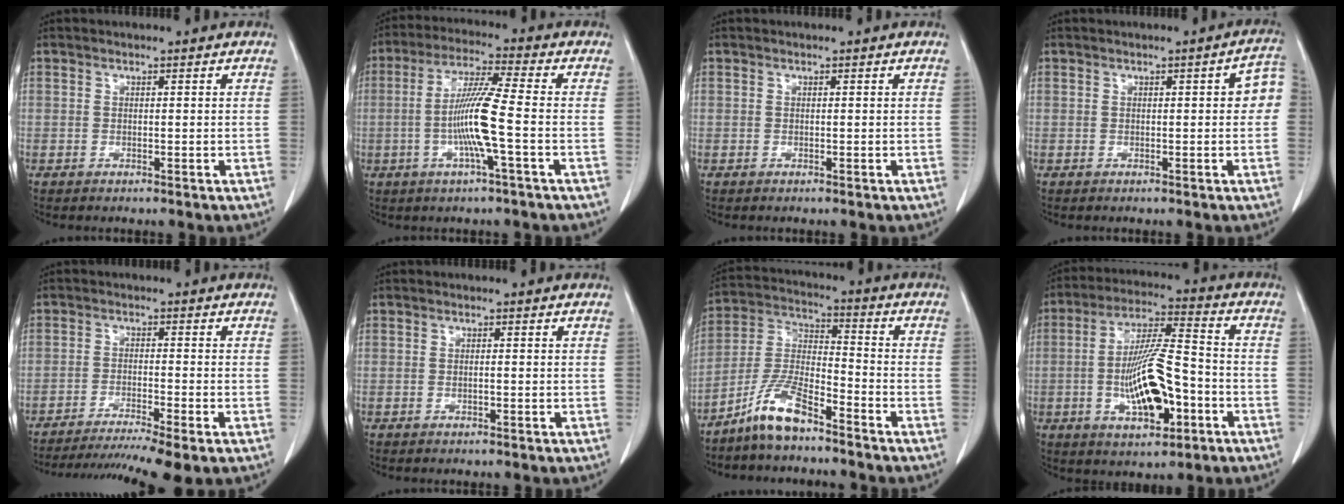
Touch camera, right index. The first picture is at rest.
{"total": 9.7, "force": [-1.9, -0.5, 9.5], "torque": [-0.185, -0.002, -0.041]}
{"total": 0.0}
{"total": 4.0, "force": [0.5, 1.2, 3.8], "torque": [-0.036, 0.016, 0.000]}
{"total": 11.1, "force": [-9.0, -0.6, 6.5], "torque": [-0.097, -0.018, -0.140]}
{"total": 0.6, "force": [-0.1, 0.1, 0.5], "torque": [-0.011, 0.001, -0.001]}
{"total": 9.0, "force": [-6.8, 1.8, 5.6], "torque": [-0.130, -0.003, -0.140]}
{"total": 13.4, "force": [-3.6, 3.8, 12.3], "torque": [-0.231, 0.005, -0.058]}